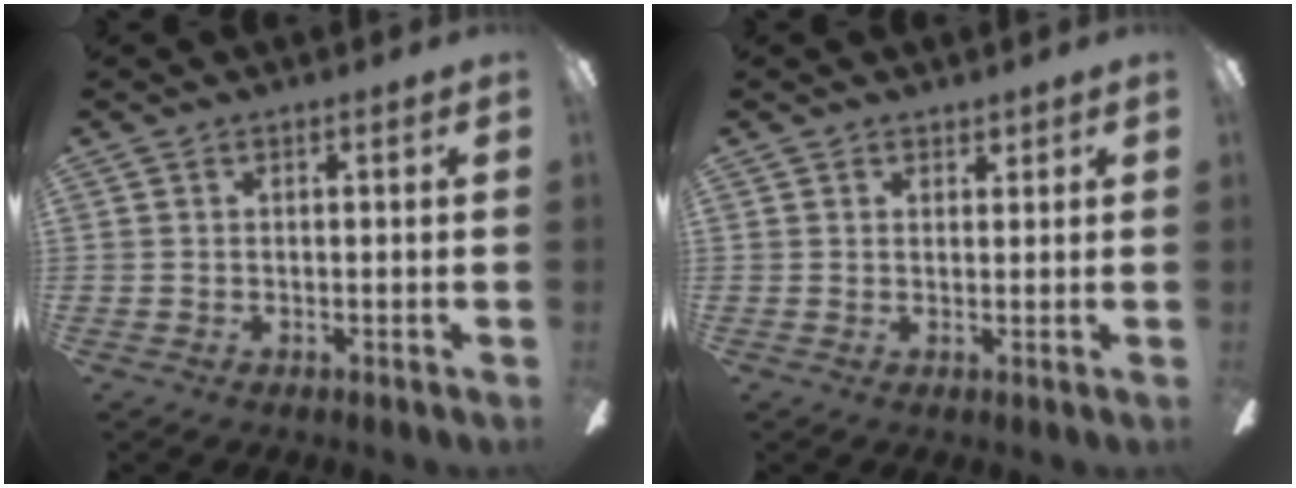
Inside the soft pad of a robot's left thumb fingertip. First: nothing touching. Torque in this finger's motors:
{"motor_torque": [0.09, -0.18, -0.26, 0.04, -0.03]}